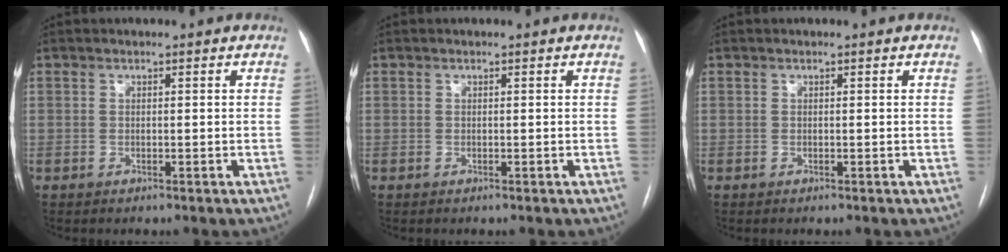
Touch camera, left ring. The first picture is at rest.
{"total": 0.0}
{"total": 0.0}